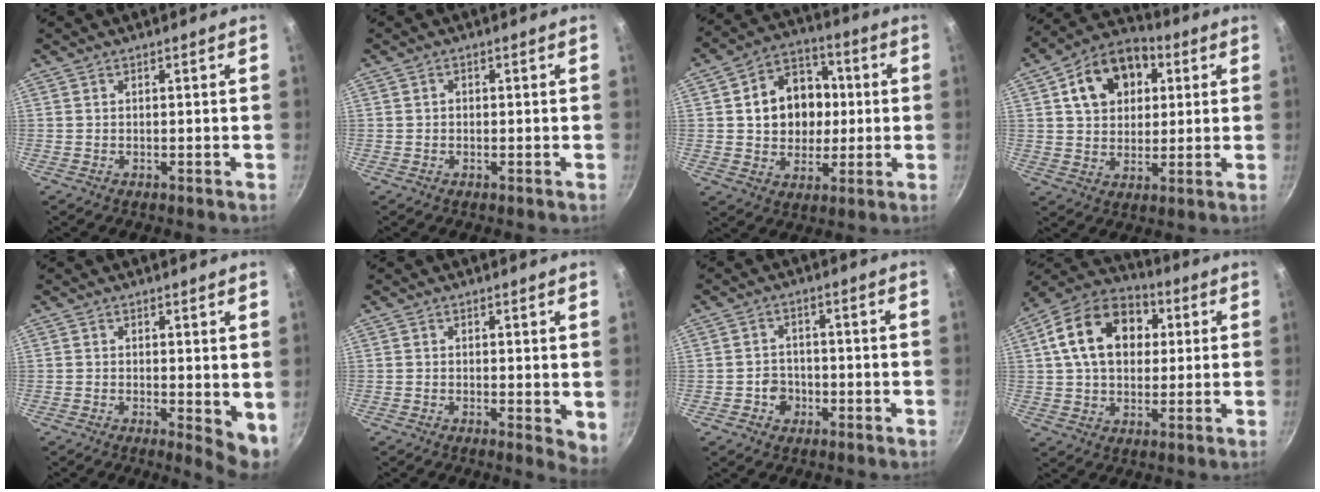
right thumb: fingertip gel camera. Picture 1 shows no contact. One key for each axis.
{"total": 0.9, "fx": 0.0, "fy": 0.8, "fz": 0.4, "tx": -0.006, "ty": 0.004, "tz": -0.002}
{"total": 14.5, "fx": 1.3, "fy": 11.9, "fz": 8.2, "tx": -0.091, "ty": 0.020, "tz": 0.019}
{"total": 14.8, "fx": 4.7, "fy": 10.8, "fz": 9.0, "tx": -0.119, "ty": 0.016, "tz": 0.067}
{"total": 5.2, "fx": 0.5, "fy": 2.1, "fz": 4.8, "tx": -0.057, "ty": -0.011, "tz": 0.008}
{"total": 3.8, "fx": 0.5, "fy": 1.7, "fz": 3.4, "tx": -0.038, "ty": -0.009, "tz": 0.007}
{"total": 3.7, "fx": -1.2, "fy": 3.2, "fz": 1.3, "tx": -0.001, "ty": 0.012, "tz": -0.021}
{"total": 17.7, "fx": 4.1, "fy": 12.6, "fz": 11.8, "tx": -0.176, "ty": 0.021, "tz": 0.055}